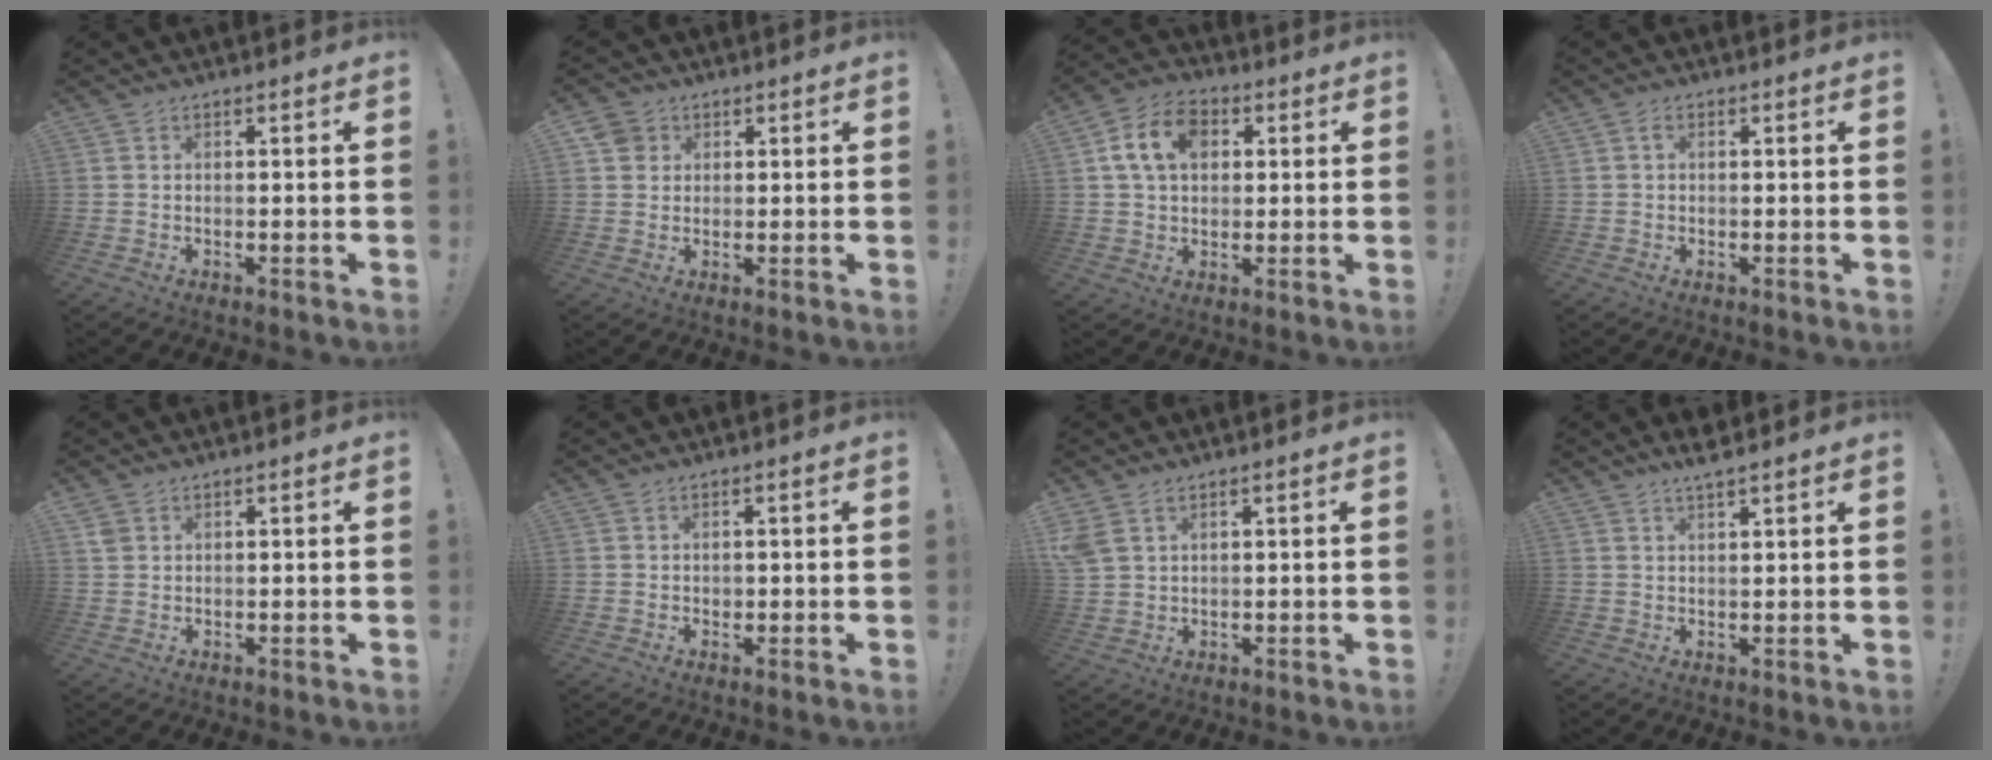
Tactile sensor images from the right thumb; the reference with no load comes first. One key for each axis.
{"total": 4.6, "fx": 2.0, "fy": 4.0, "fz": 1.1, "tx": -0.015, "ty": -0.003, "tz": 0.040}
{"total": 12.0, "fx": 3.4, "fy": 8.6, "fz": 7.7, "tx": -0.128, "ty": 0.015, "tz": 0.068}
{"total": 1.3, "fx": 0.1, "fy": 0.9, "fz": 0.9, "tx": -0.017, "ty": 0.003, "tz": 0.001}
{"total": 2.4, "fx": 1.3, "fy": 1.8, "fz": 1.0, "tx": -0.019, "ty": 0.003, "tz": 0.027}
{"total": 0.9, "fx": 0.1, "fy": 0.9, "fz": 0.1, "tx": 0.000, "ty": 0.001, "tz": 0.001}
{"total": 4.7, "fx": 2.7, "fy": 2.8, "fz": 2.8, "tx": -0.055, "ty": -0.003, "tz": 0.056}
{"total": 3.7, "fx": 3.0, "fy": 0.0, "fz": 2.1, "tx": -0.035, "ty": -0.016, "tz": 0.050}